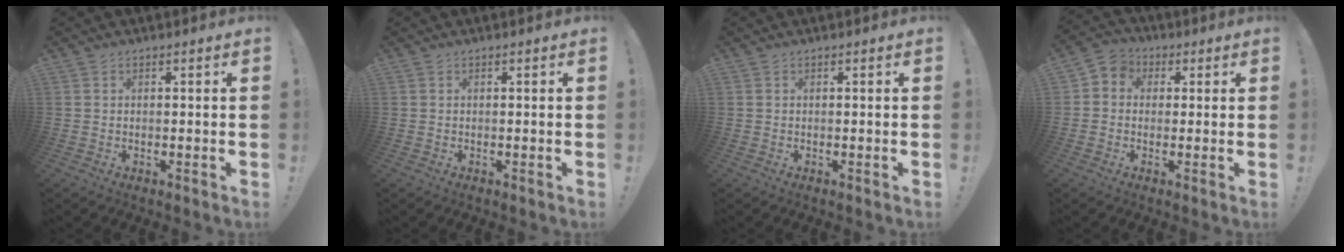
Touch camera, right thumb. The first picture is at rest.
{"total": 0.0}
{"total": 0.0}
{"total": 4.3, "force": [-0.6, 4.0, 1.6], "torque": [-0.027, 0.015, -0.006]}